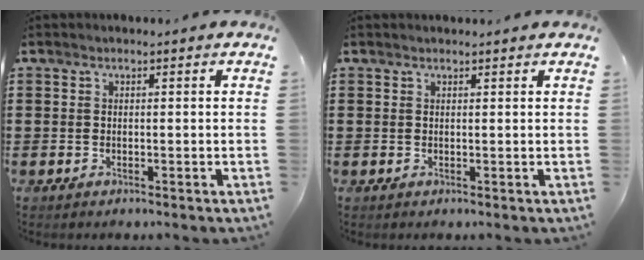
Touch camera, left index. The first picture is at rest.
{"total": 0.7, "force": [0.6, 0.0, 0.2], "torque": [-0.005, -0.001, 0.013]}